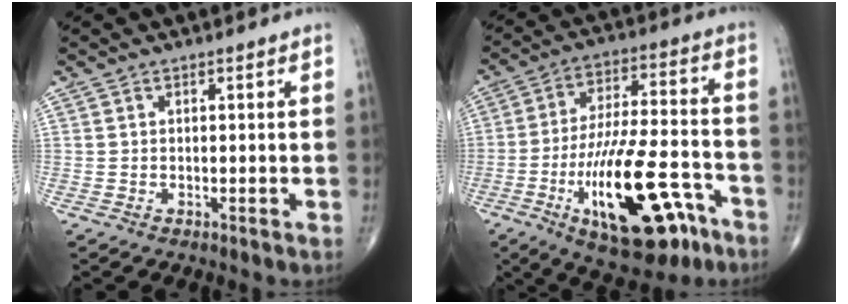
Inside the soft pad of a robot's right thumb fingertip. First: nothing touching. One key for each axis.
{"total": 22.2, "fx": -9.7, "fy": 8.5, "fz": 18.1, "tx": -0.306, "ty": 0.045, "tz": -0.146}